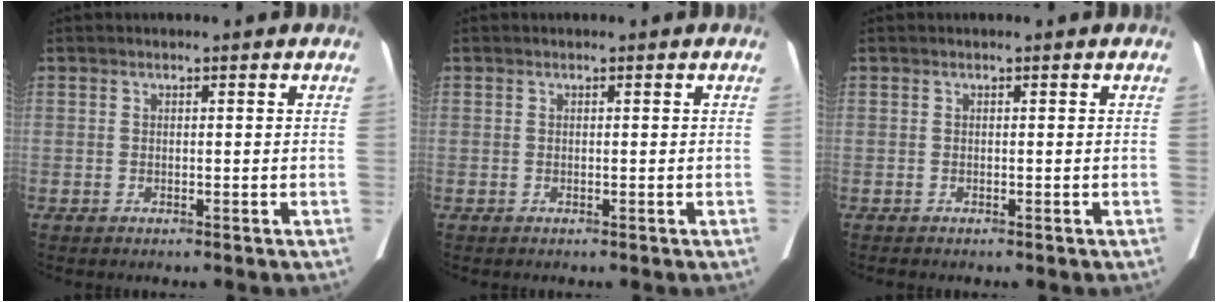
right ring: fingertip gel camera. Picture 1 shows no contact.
{"total": 0.0}
{"total": 0.0}